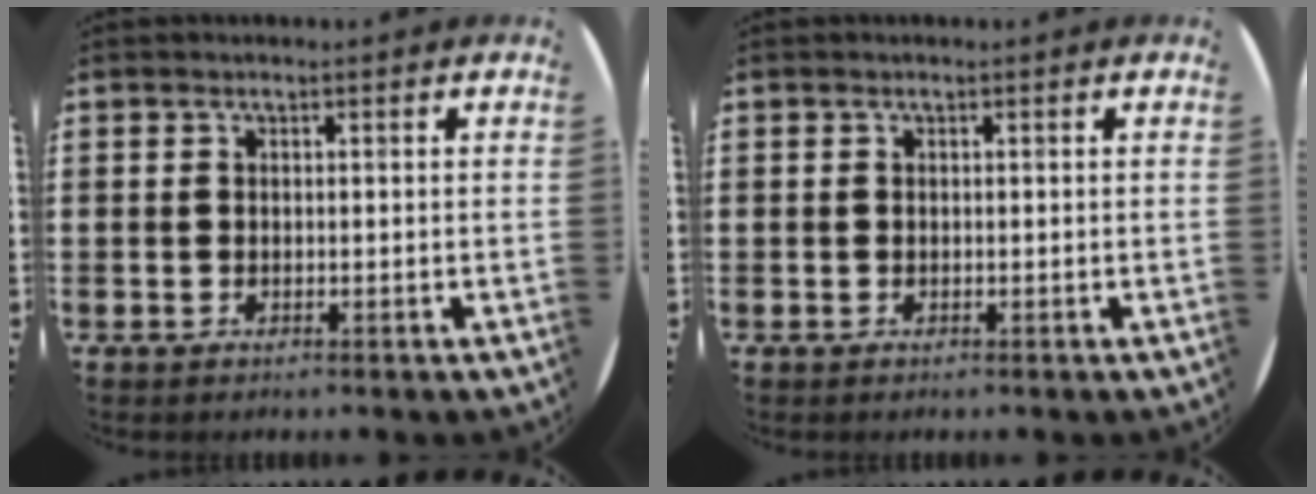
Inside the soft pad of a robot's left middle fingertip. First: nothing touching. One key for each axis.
{"total": 0.0}